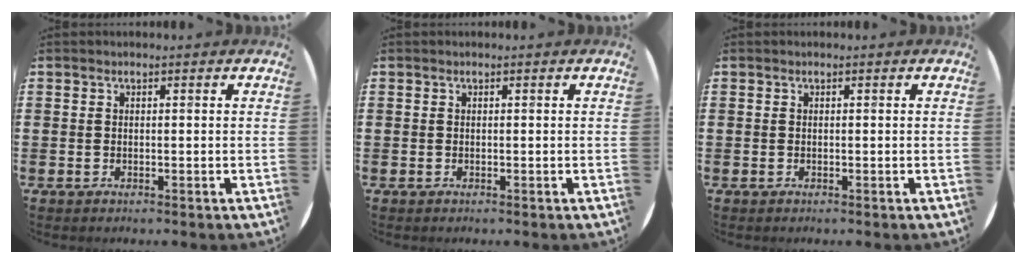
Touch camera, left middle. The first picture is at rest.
{"total": 0.0}
{"total": 0.0}